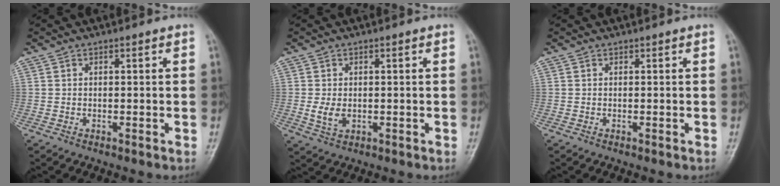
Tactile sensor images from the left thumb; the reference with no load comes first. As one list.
[{"total": 3.7, "force": [-0.3, 2.4, 2.9], "torque": [-0.055, -0.004, -0.001]}, {"total": 0.0}]